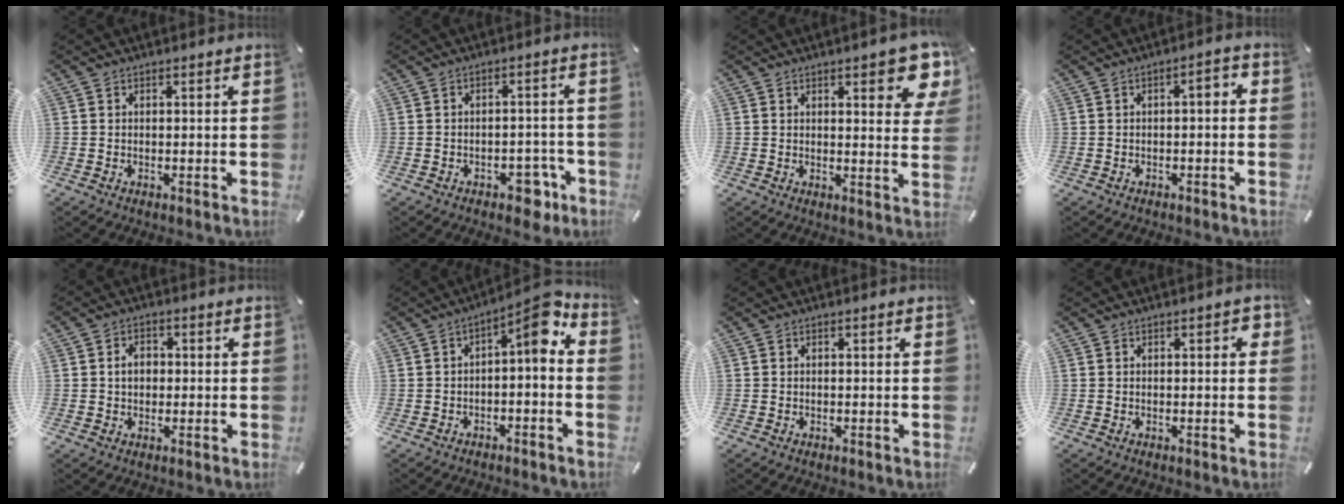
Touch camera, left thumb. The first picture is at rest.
{"total": 6.7, "force": [-4.0, 3.8, 3.8], "torque": [-0.037, 0.021, -0.069]}
{"total": 9.5, "force": [5.5, 3.0, 7.2], "torque": [-0.088, -0.032, 0.088]}
{"total": 3.4, "force": [-1.0, 1.4, 2.9], "torque": [-0.054, 0.015, -0.022]}
{"total": 3.9, "force": [0.0, 3.1, 2.4], "torque": [-0.039, 0.006, -0.005]}
{"total": 8.2, "force": [1.5, 2.8, 7.6], "torque": [-0.114, -0.015, 0.018]}
{"total": 0.0}
{"total": 2.0, "force": [0.0, 0.8, 1.8], "torque": [-0.028, 0.003, -0.003]}